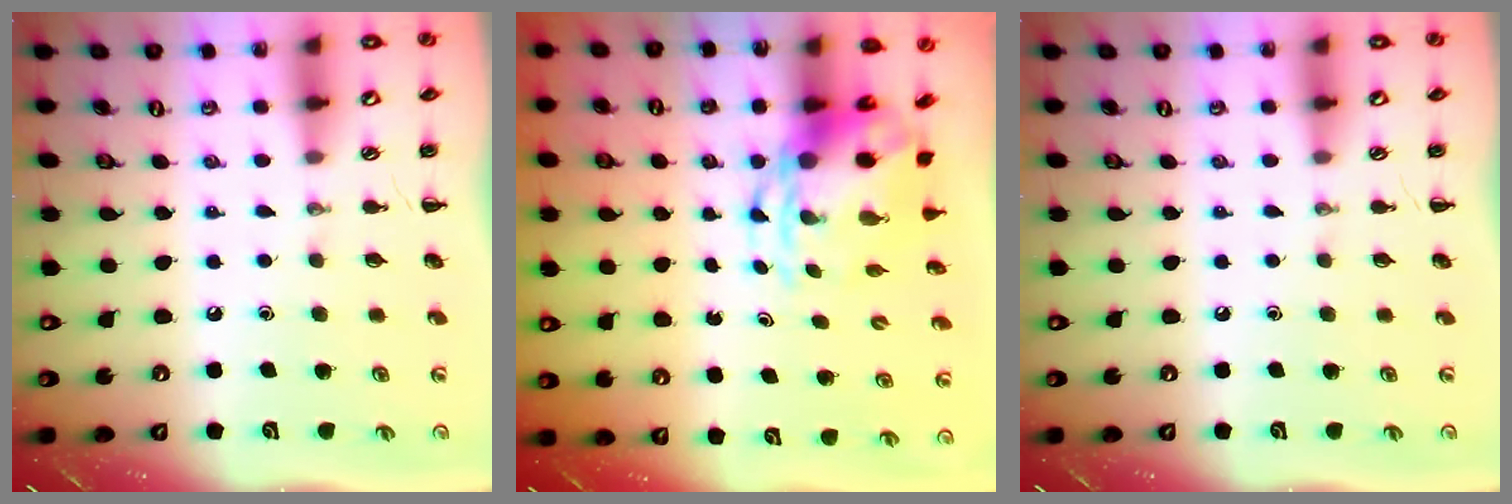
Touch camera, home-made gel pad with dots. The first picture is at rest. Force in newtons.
{"total": 5.7, "press": 5.5, "slide": 1.5}
{"total": 0.0}